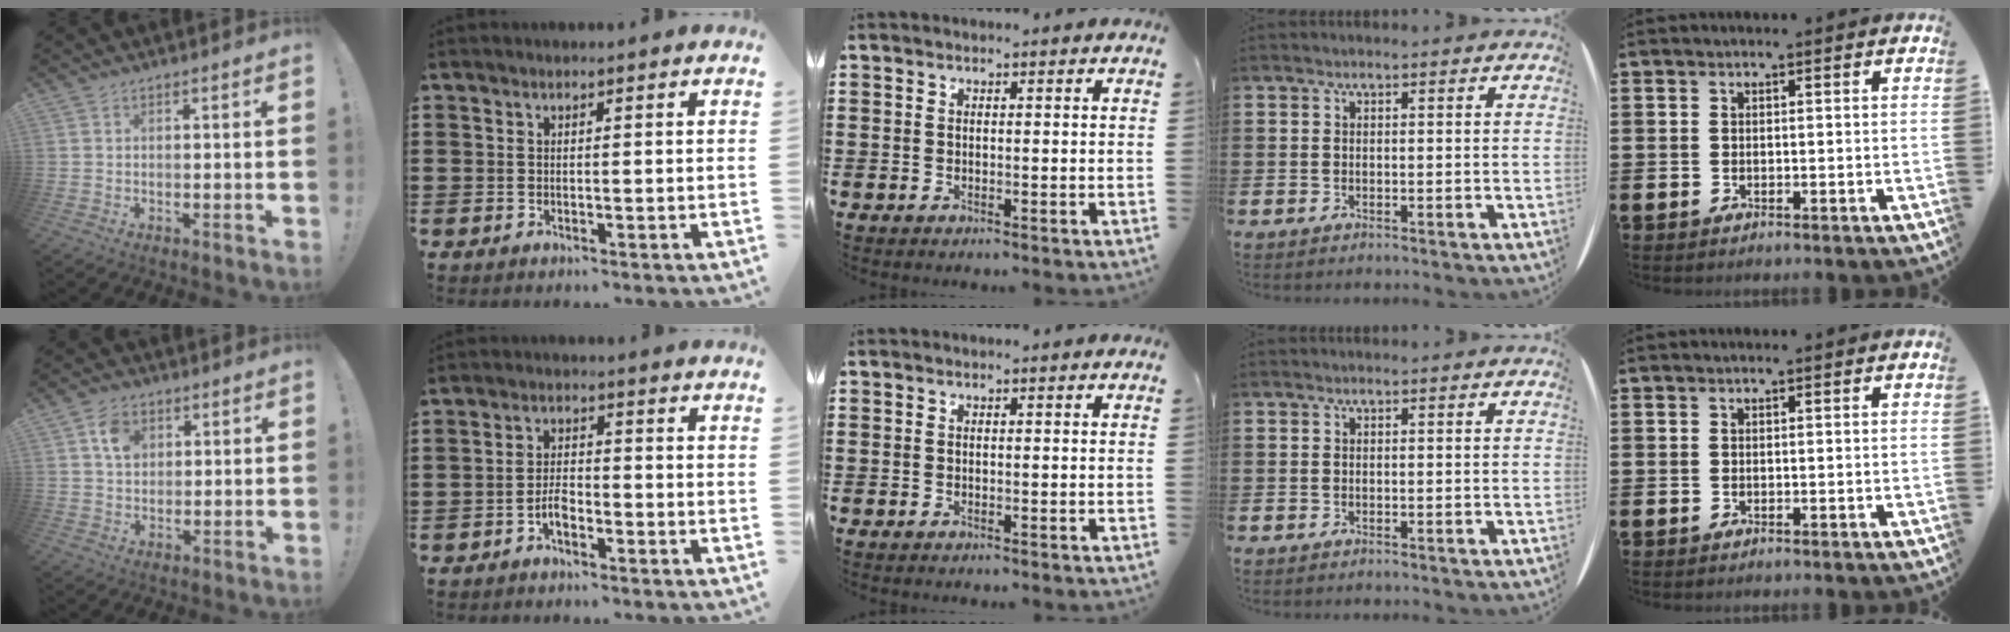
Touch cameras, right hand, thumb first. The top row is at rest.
{"thumb": {"total": 6.7, "force": [2.4, 5.1, 3.6], "torque": [-0.056, 0.004, 0.044]}, "index": {"total": 3.3, "force": [-1.9, 1.4, 2.3], "torque": [-0.058, 0.002, -0.040]}}